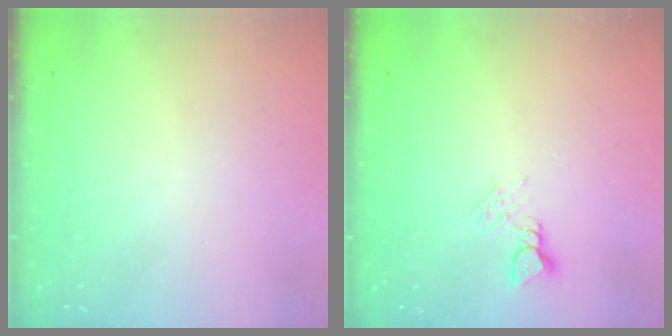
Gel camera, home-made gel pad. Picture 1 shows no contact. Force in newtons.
{"total": 3.7, "press": 3.6, "slide": 0.5}